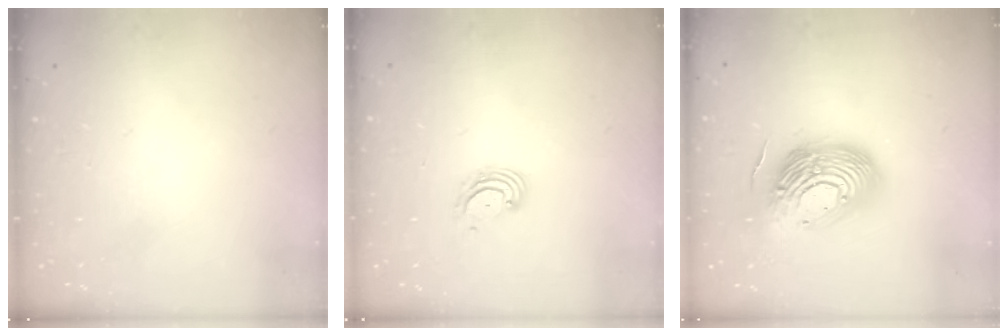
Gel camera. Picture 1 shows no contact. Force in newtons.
{"total": 3.7, "press": 3.7, "slide": 0.4}
{"total": 20.9, "press": 20.8, "slide": 1.8}